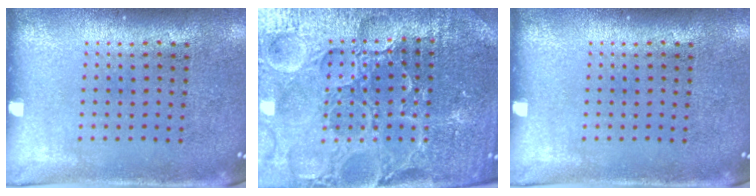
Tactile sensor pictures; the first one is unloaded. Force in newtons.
{"total": 5.5, "press": 5.1, "slide": 2.1}
{"total": 0.0}